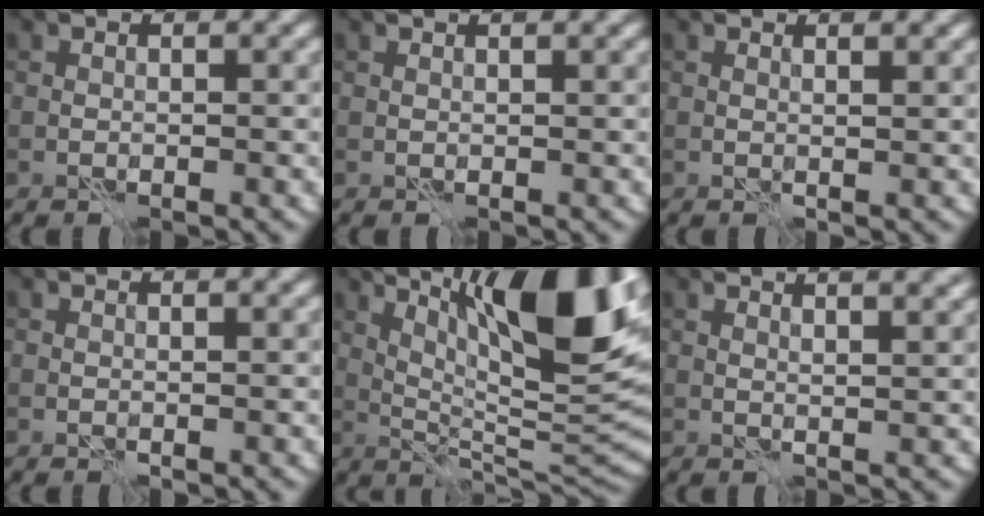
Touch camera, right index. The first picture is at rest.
{"total": 1.5, "force": [1.2, 0.2, 0.9], "torque": [-0.012, -0.002, 0.010]}
{"total": 1.3, "force": [0.9, 0.0, 0.9], "torque": [-0.018, -0.002, 0.008]}
{"total": 0.0}
{"total": 14.8, "force": [6.0, 3.8, 13.1], "torque": [-0.192, 0.005, 0.107]}
{"total": 6.2, "force": [4.0, 2.2, 4.2], "torque": [-0.034, 0.038, 0.029]}